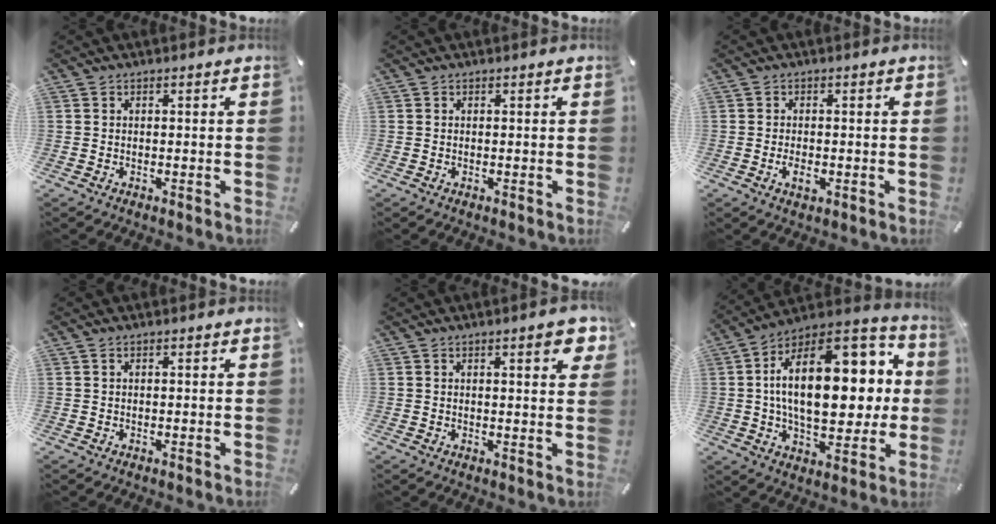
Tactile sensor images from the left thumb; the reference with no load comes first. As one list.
[{"total": 0.0}, {"total": 2.7, "force": [-0.7, 1.7, 2.0], "torque": [-0.042, -0.001, -0.013]}, {"total": 0.5, "force": [0.3, 0.2, 0.4], "torque": [-0.007, 0.001, 0.004]}, {"total": 5.3, "force": [2.8, 1.6, 4.2], "torque": [-0.062, -0.008, 0.043]}, {"total": 26.9, "force": [4.3, 14.7, 22.0], "torque": [-0.372, -0.022, 0.068]}]